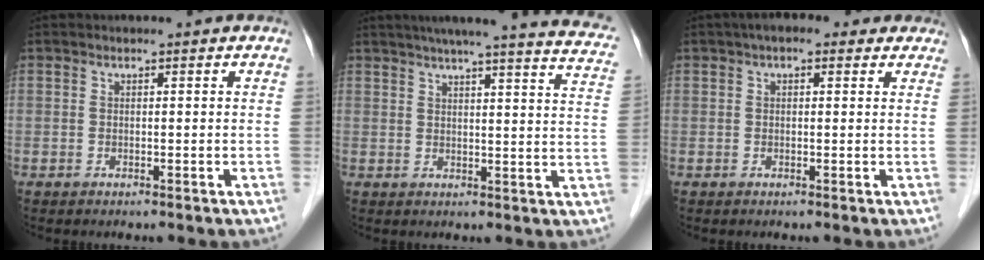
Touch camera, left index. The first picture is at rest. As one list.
[{"total": 24.1, "force": [21.3, 0.9, 11.2], "torque": [-0.159, -0.031, 0.244]}, {"total": 5.2, "force": [3.4, 2.4, 3.1], "torque": [-0.037, 0.037, 0.044]}]